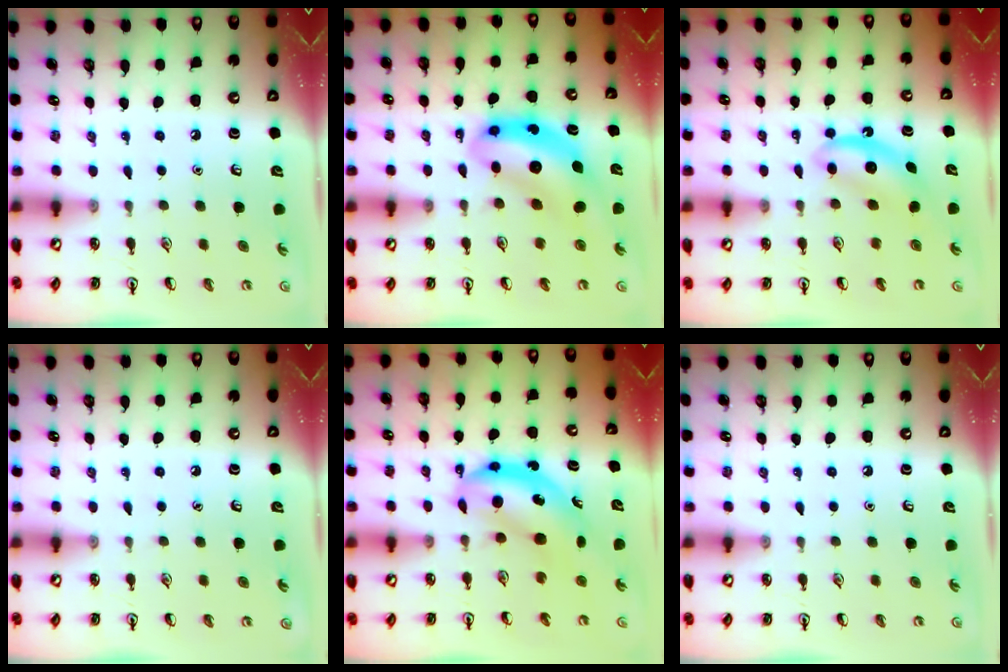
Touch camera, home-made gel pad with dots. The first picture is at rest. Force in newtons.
{"total": 9.6, "press": 9.0, "slide": 3.3}
{"total": 5.2, "press": 5.1, "slide": 0.9}
{"total": 0.0}
{"total": 6.2, "press": 6.0, "slide": 1.4}
{"total": 0.0}